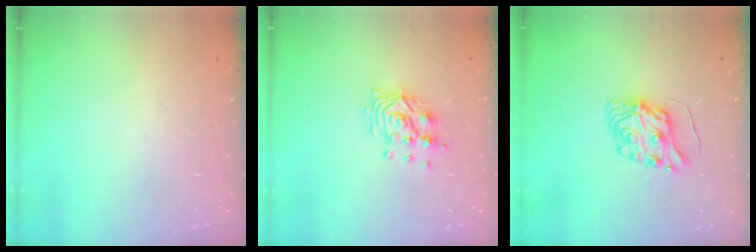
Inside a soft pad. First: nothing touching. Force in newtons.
{"total": 11.1, "press": 11.1, "slide": 0.9}
{"total": 8.8, "press": 8.8, "slide": 1.0}